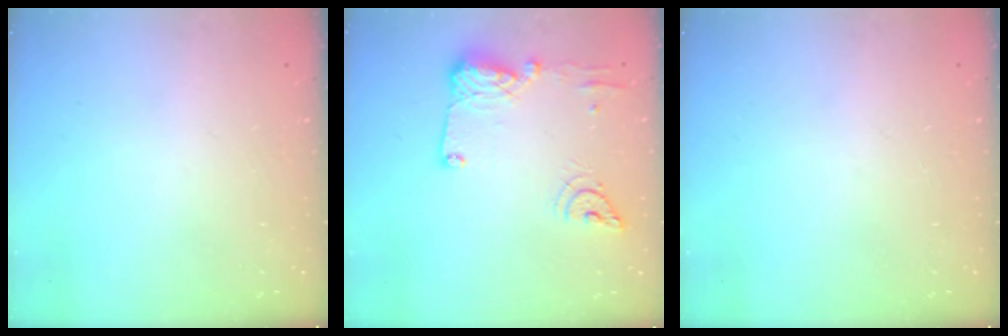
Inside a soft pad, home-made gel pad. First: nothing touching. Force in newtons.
{"total": 14.2, "press": 14.0, "slide": 1.8}
{"total": 0.0}